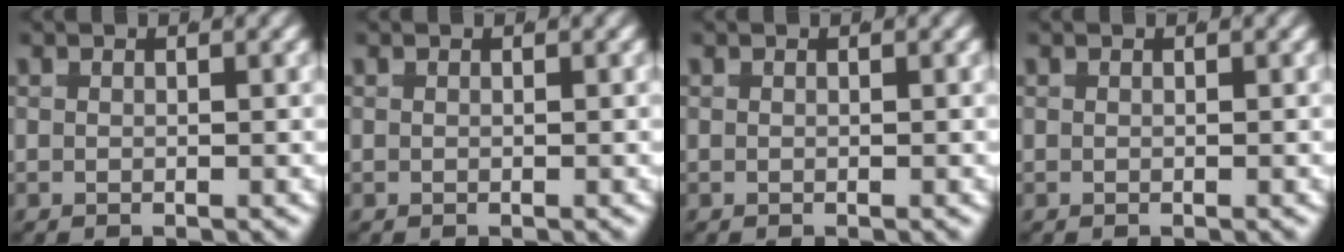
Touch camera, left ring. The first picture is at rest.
{"total": 0.0}
{"total": 0.0}
{"total": 0.0}